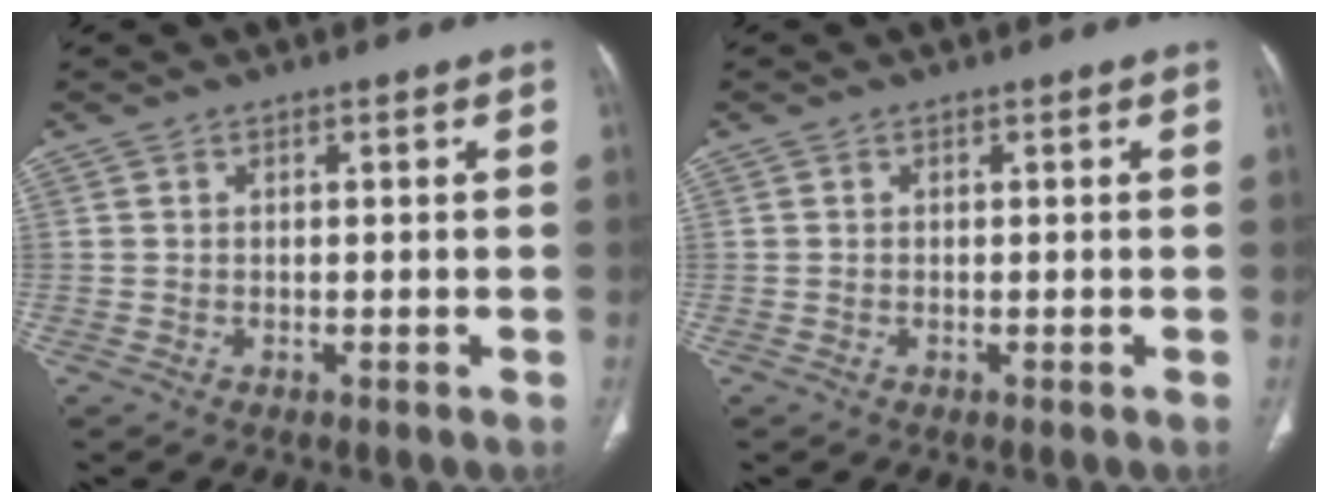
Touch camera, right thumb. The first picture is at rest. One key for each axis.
{"total": 0.0}